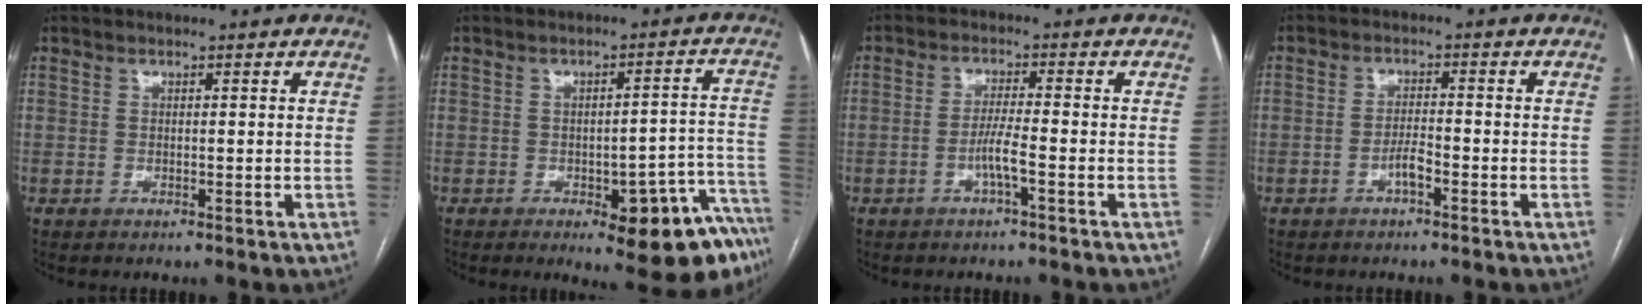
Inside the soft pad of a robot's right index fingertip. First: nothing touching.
{"total": 14.3, "force": [-8.8, 2.9, 10.9], "torque": [-0.054, 0.042, -0.106]}
{"total": 3.6, "force": [-1.5, -0.3, 3.2], "torque": [-0.063, 0.002, -0.031]}
{"total": 2.6, "force": [-1.5, 0.4, 2.2], "torque": [-0.038, 0.002, -0.027]}